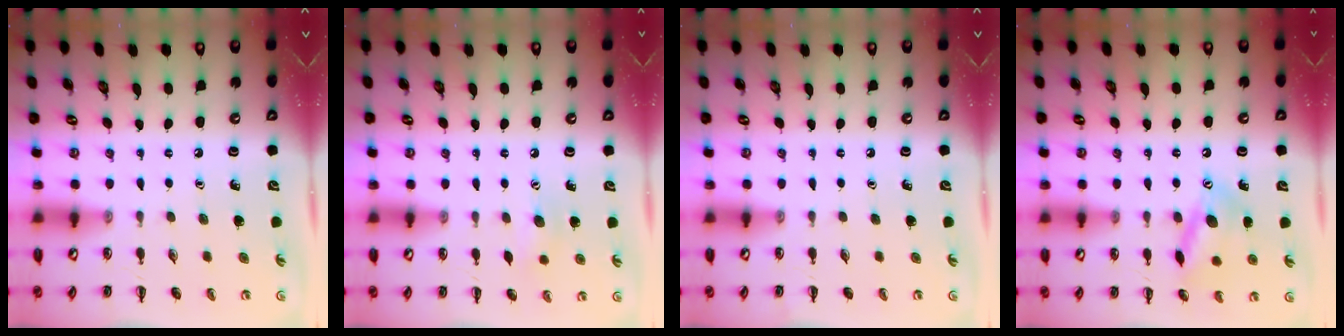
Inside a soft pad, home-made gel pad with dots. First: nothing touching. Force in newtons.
{"total": 6.6, "press": 6.4, "slide": 1.6}
{"total": 0.0}
{"total": 13.4, "press": 13.2, "slide": 2.5}